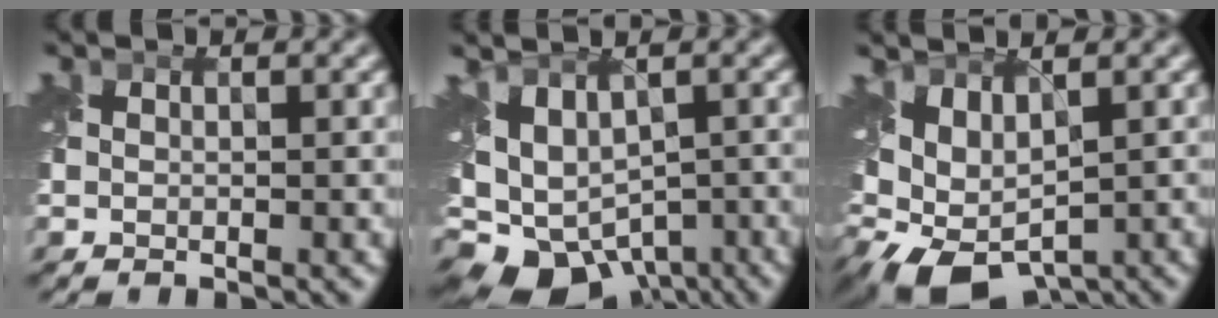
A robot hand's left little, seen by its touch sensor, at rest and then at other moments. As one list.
[{"total": 9.4, "force": [-4.9, 5.7, 5.7], "torque": [-0.101, -0.026, -0.049]}, {"total": 6.9, "force": [0.2, 4.3, 5.4], "torque": [-0.112, -0.015, 0.016]}]